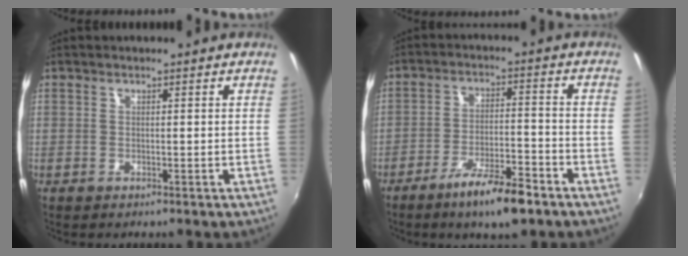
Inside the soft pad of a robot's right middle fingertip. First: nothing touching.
{"total": 9.9, "force": [-6.9, 1.9, 6.8], "torque": [-0.135, -0.009, -0.113]}